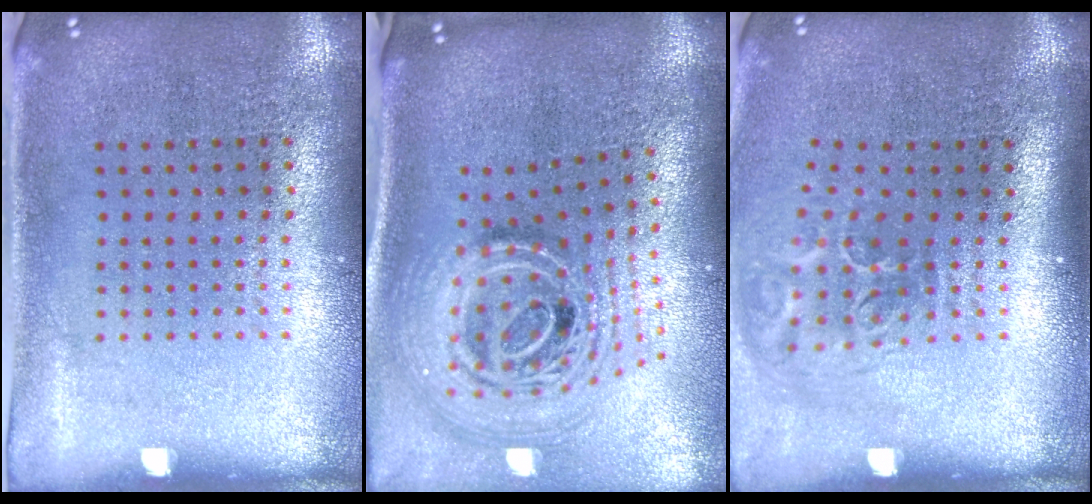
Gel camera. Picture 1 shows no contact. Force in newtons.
{"total": 2.6, "press": 1.8, "slide": 1.9}
{"total": 2.0, "press": 1.2, "slide": 1.6}